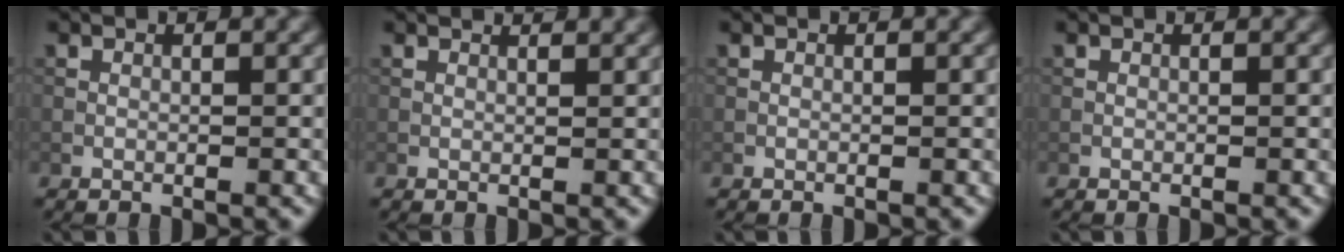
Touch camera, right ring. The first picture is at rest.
{"total": 1.8, "force": [1.6, 0.3, 0.7], "torque": [-0.016, -0.003, 0.012]}
{"total": 0.0}
{"total": 0.0}